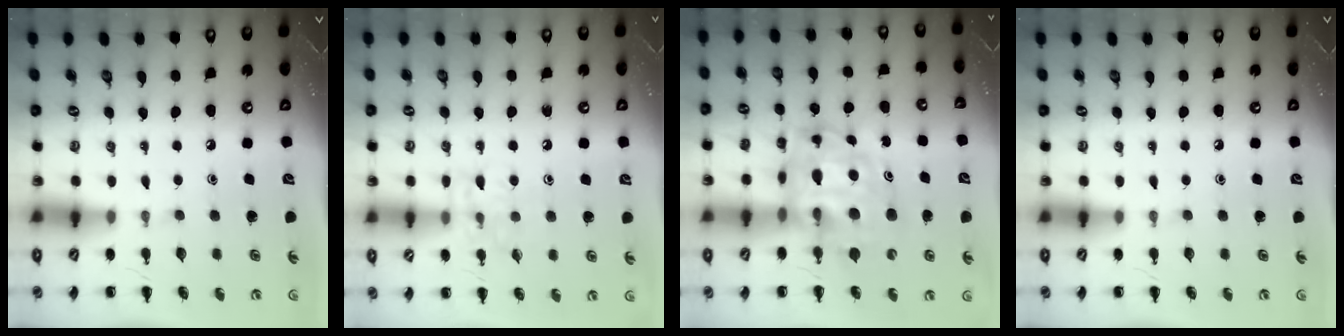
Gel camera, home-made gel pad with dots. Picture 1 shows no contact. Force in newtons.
{"total": 7.7, "press": 7.6, "slide": 1.0}
{"total": 12.1, "press": 11.5, "slide": 3.6}
{"total": 0.0}